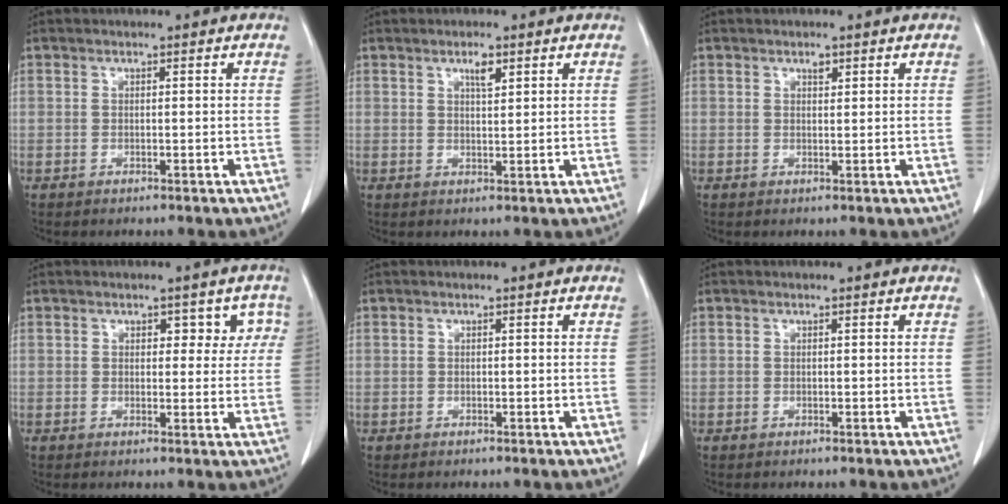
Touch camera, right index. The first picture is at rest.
{"total": 2.4, "force": [1.4, 0.6, 1.8], "torque": [-0.033, -0.001, 0.024]}
{"total": 1.0, "force": [0.7, 0.5, 0.6], "torque": [-0.009, -0.003, 0.010]}
{"total": 4.3, "force": [1.7, 2.9, 2.8], "torque": [-0.008, 0.012, 0.017]}
{"total": 0.0}
{"total": 0.0}